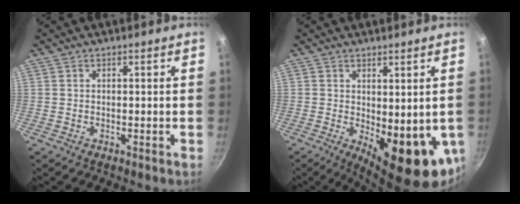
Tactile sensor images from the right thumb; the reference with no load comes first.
{"total": 12.8, "force": [-1.2, 5.3, 11.6], "torque": [-0.128, -0.019, -0.001]}